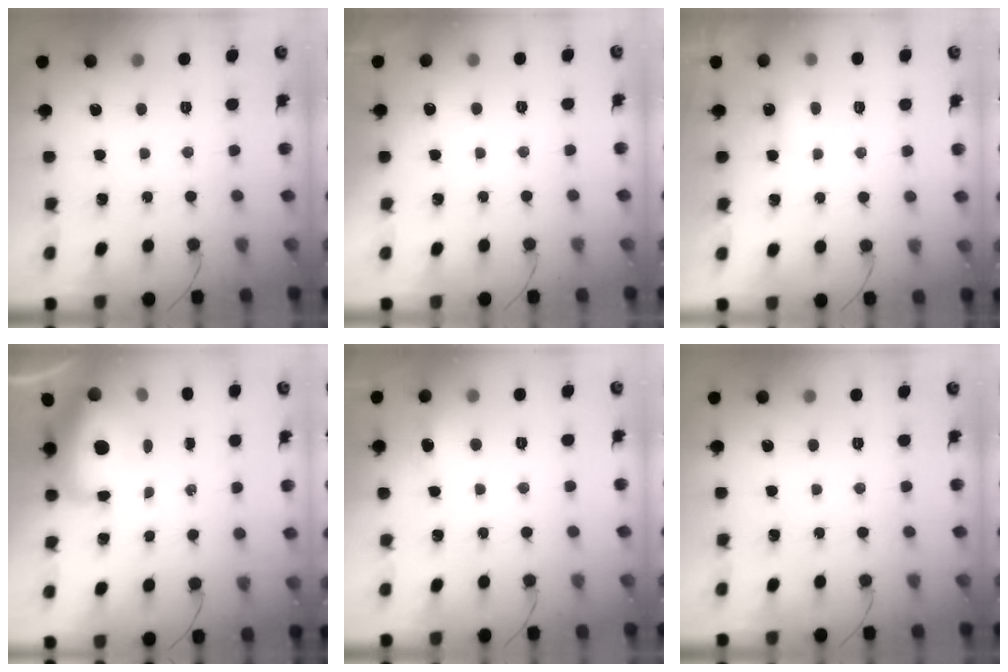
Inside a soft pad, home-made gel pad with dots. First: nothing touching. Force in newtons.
{"total": 2.8, "press": 2.5, "slide": 1.2}
{"total": 2.8, "press": 2.7, "slide": 0.7}
{"total": 12.6, "press": 12.2, "slide": 3.2}
{"total": 8.3, "press": 4.8, "slide": 6.8}
{"total": 0.0}